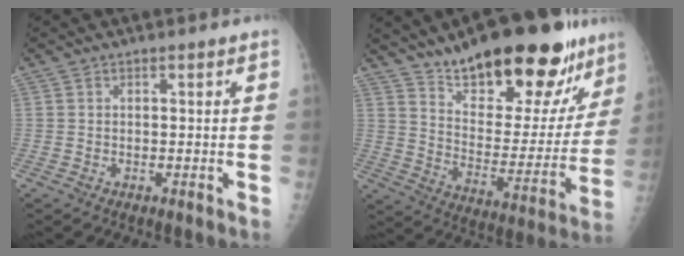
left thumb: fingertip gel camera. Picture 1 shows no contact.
{"total": 26.9, "force": [19.0, 10.0, 16.4], "torque": [-0.197, -0.088, 0.290]}